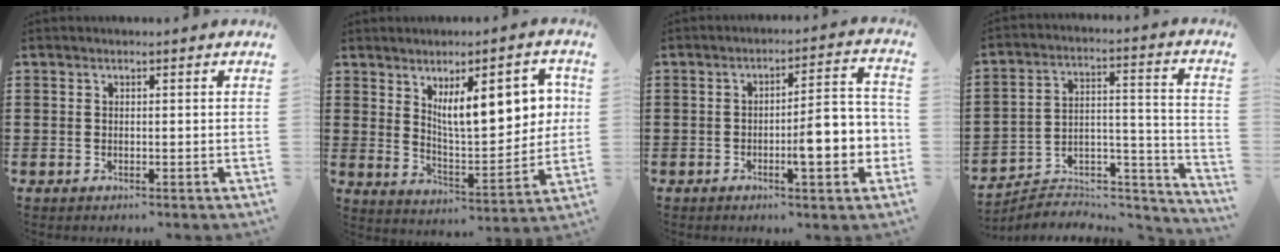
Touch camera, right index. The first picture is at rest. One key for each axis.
{"total": 11.8, "fx": 4.6, "fy": 4.4, "fz": 10.0, "tx": -0.155, "ty": -0.007, "tz": 0.076}
{"total": 8.4, "fx": -2.3, "fy": 2.2, "fz": 7.8, "tx": -0.102, "ty": -0.009, "tz": -0.042}
{"total": 5.0, "fx": -4.6, "fy": 1.8, "fz": 0.8, "tx": -0.012, "ty": 0.003, "tz": -0.093}